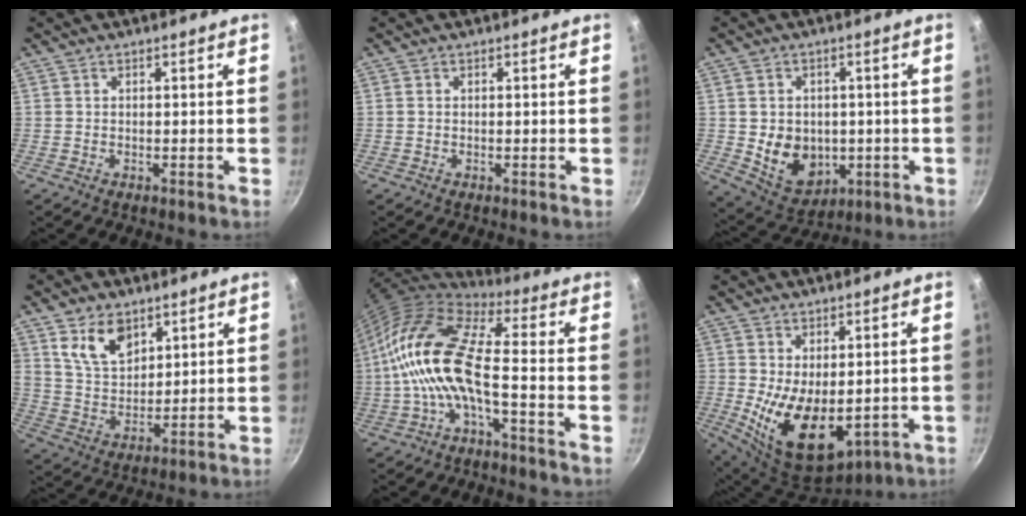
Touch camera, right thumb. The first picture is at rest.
{"total": 0.0}
{"total": 11.2, "force": [-1.1, 8.9, 6.7], "torque": [-0.079, -0.009, 0.005]}
{"total": 9.7, "force": [5.3, 6.1, 5.4], "torque": [-0.069, -0.029, 0.107]}
{"total": 14.5, "force": [-2.6, 4.9, 13.4], "torque": [-0.273, 0.034, -0.063]}
{"total": 13.1, "force": [-0.7, 7.7, 10.6], "torque": [-0.161, -0.027, 0.013]}